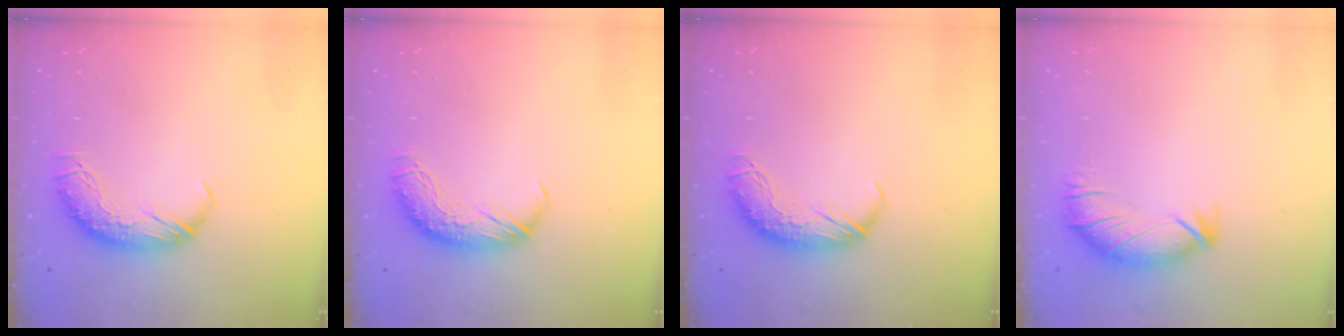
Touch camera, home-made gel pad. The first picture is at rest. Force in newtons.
{"total": 0.0}
{"total": 0.0}
{"total": 2.9, "press": 2.3, "slide": 1.7}